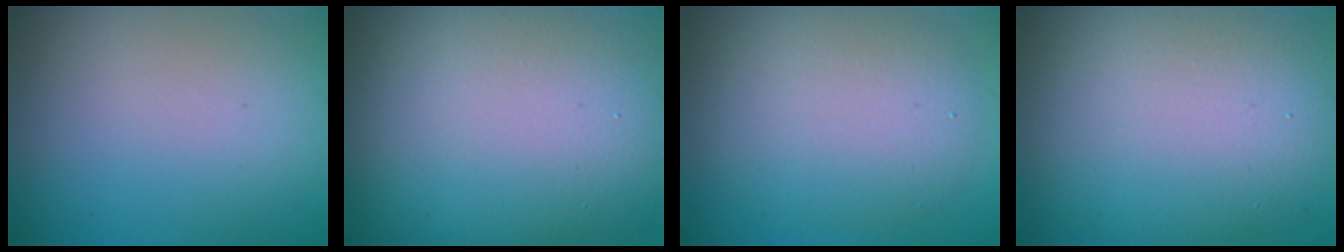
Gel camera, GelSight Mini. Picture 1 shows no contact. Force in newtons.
{"total": 18.7, "press": 18.7, "slide": 1.0}
{"total": 6.4, "press": 6.4, "slide": 0.5}
{"total": 12.7, "press": 12.6, "slide": 0.8}